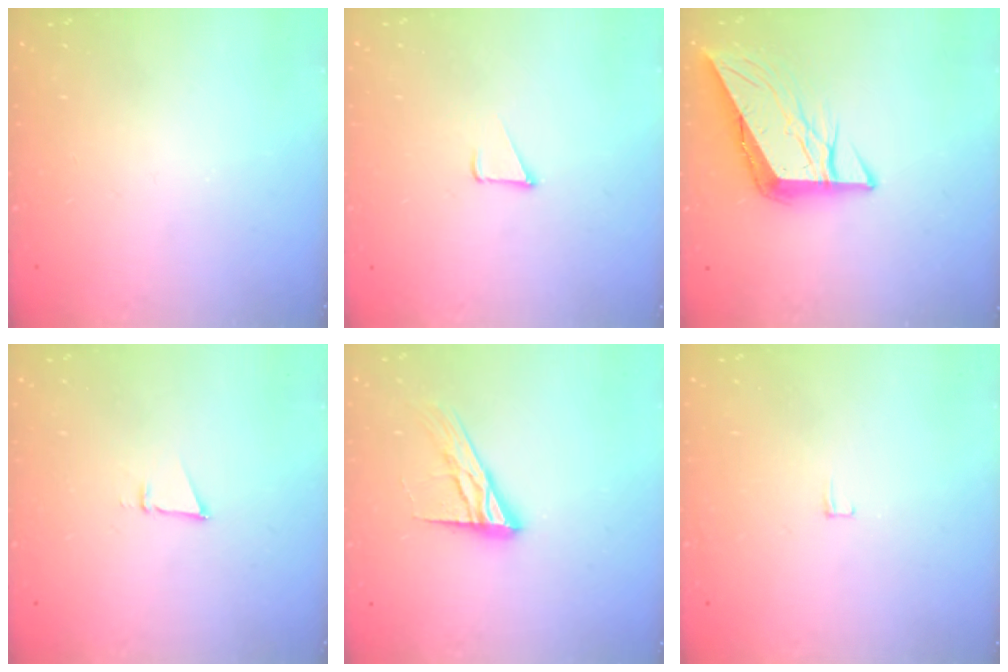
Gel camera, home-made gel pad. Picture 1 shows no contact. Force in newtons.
{"total": 2.4, "press": 2.4, "slide": 0.2}
{"total": 8.9, "press": 8.9, "slide": 0.9}
{"total": 2.6, "press": 2.5, "slide": 0.8}
{"total": 13.1, "press": 13.1, "slide": 1.0}
{"total": 3.4, "press": 3.3, "slide": 0.3}